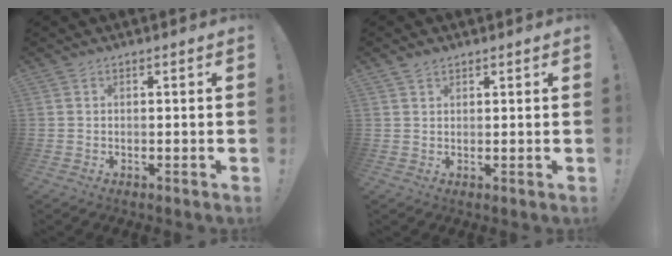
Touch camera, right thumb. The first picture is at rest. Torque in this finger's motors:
{"motor_torque": [-0.05, -0.02, 0.30, 0.15, 0.00]}